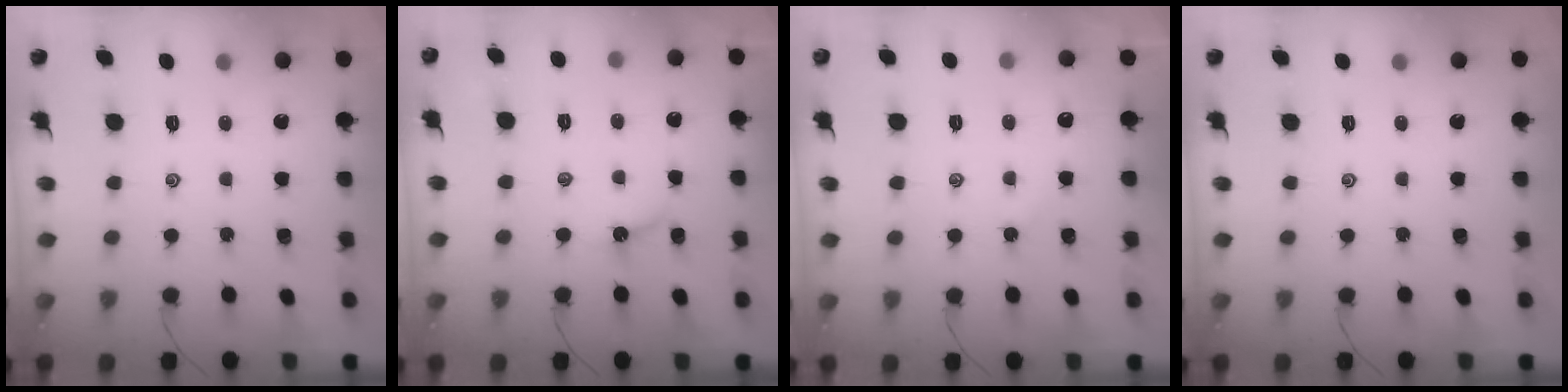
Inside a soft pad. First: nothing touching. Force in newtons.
{"total": 2.8, "press": 2.8, "slide": 0.2}
{"total": 1.8, "press": 1.8, "slide": 0.3}
{"total": 0.0}